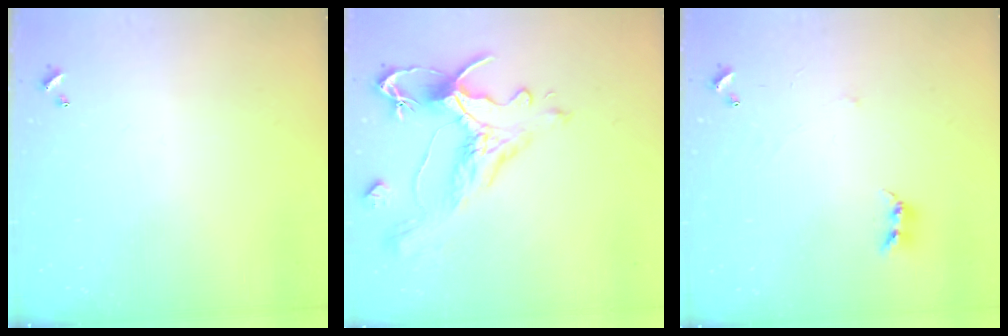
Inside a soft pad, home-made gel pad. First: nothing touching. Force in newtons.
{"total": 1.6, "press": 0.7, "slide": 1.4}
{"total": 2.4, "press": 2.4, "slide": 0.4}